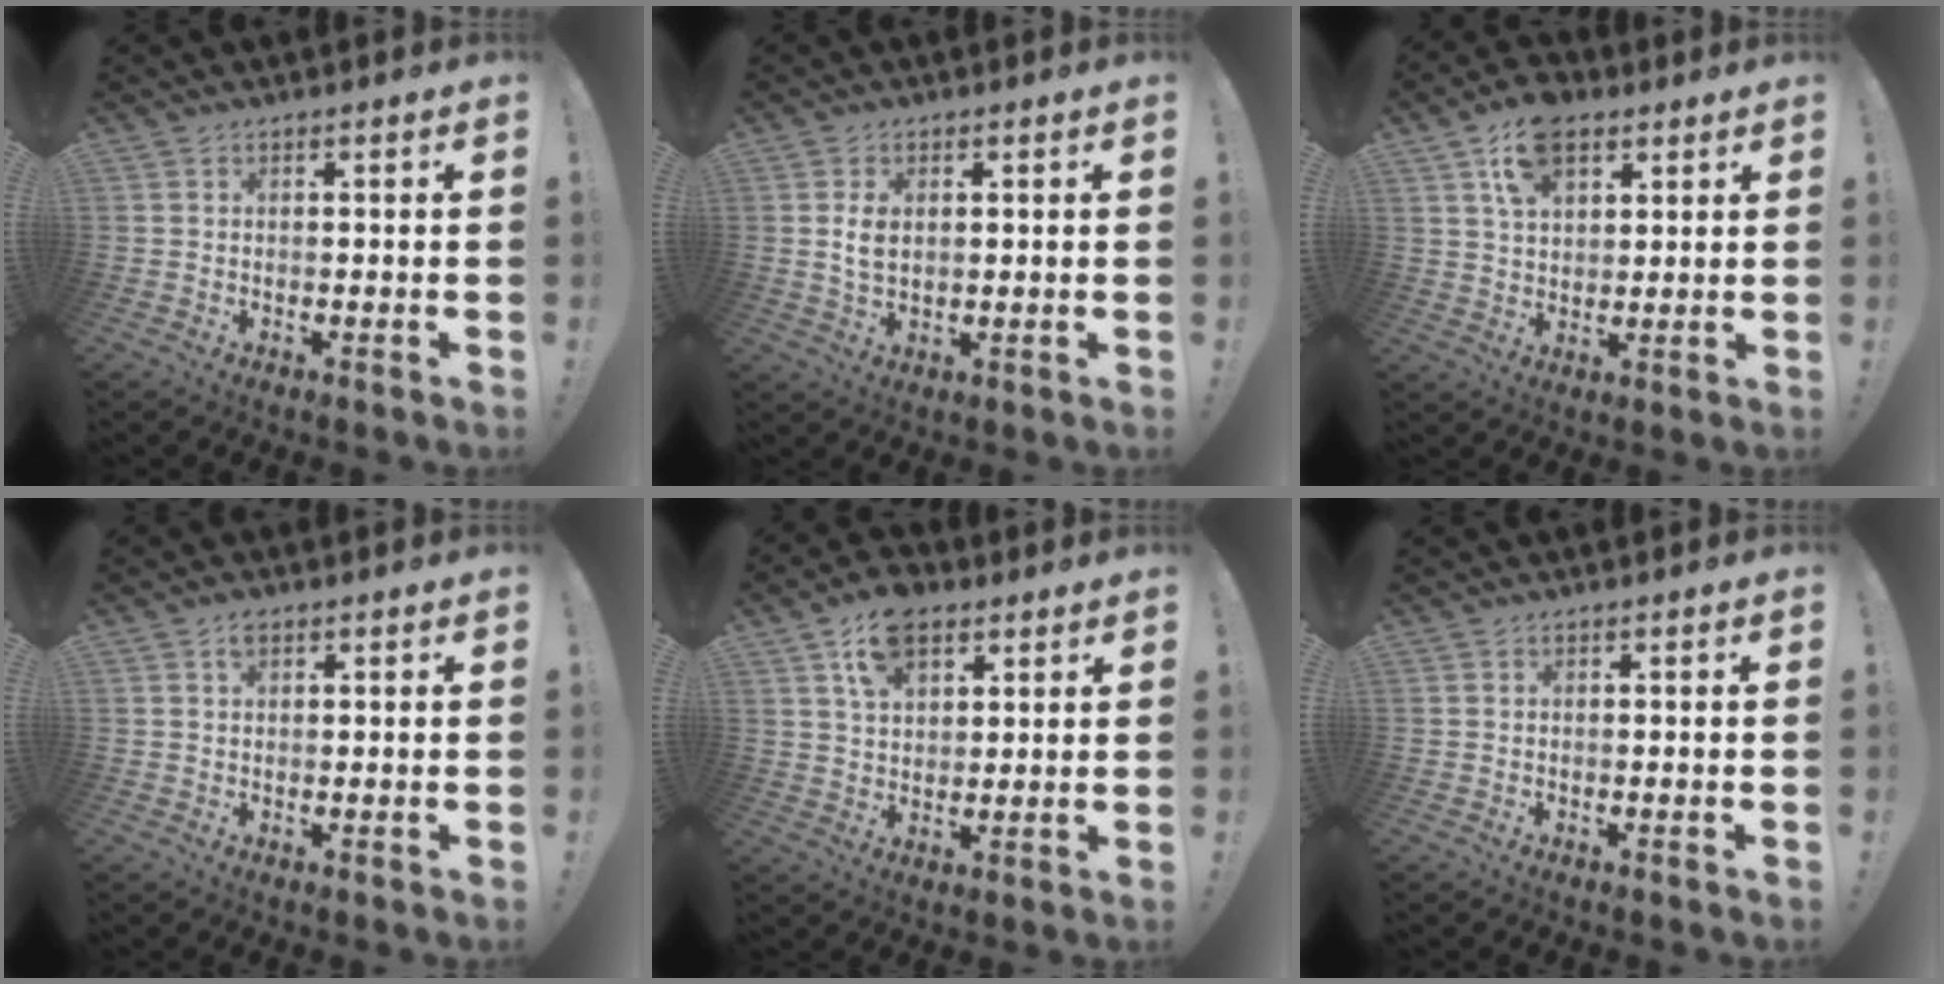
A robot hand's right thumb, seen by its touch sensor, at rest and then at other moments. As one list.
[{"total": 4.6, "force": [1.1, 2.8, 3.5], "torque": [-0.058, -0.005, 0.017]}, {"total": 11.0, "force": [6.1, 6.7, 6.2], "torque": [-0.105, -0.013, 0.114]}, {"total": 2.0, "force": [1.1, 1.2, 1.1], "torque": [-0.015, -0.002, 0.018]}, {"total": 10.6, "force": [6.0, 6.5, 5.7], "torque": [-0.096, -0.016, 0.113]}, {"total": 0.0}]